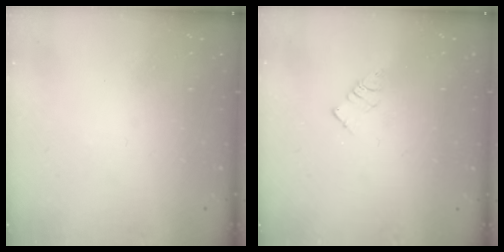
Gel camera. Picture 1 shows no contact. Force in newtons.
{"total": 3.3, "press": 3.3, "slide": 0.3}